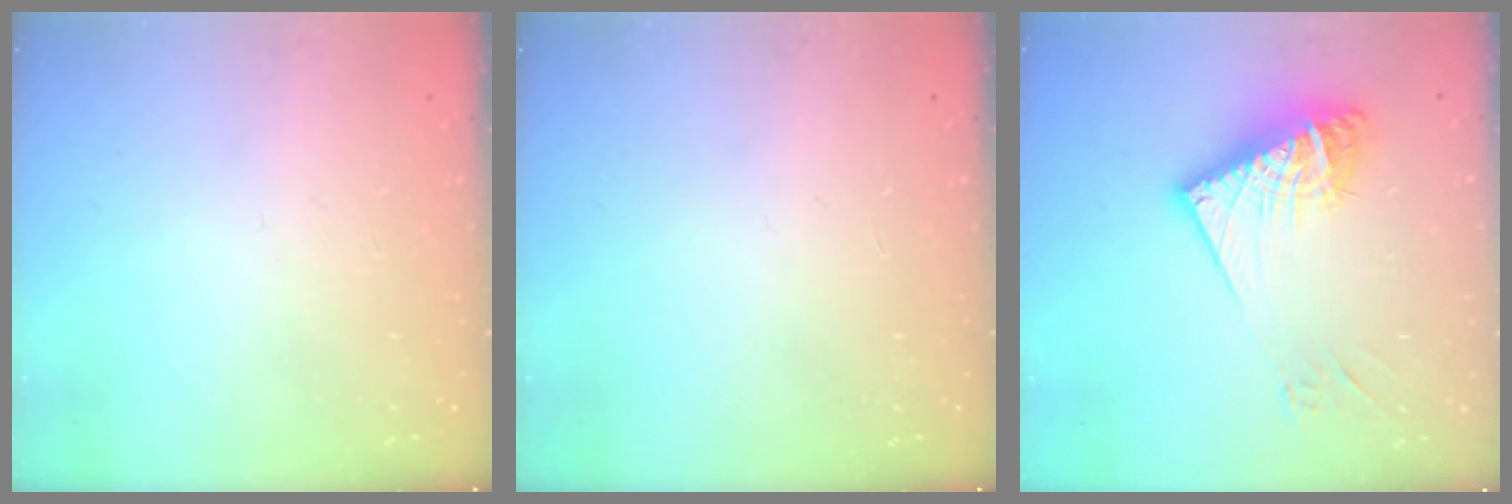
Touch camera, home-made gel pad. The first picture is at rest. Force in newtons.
{"total": 0.0}
{"total": 15.4, "press": 15.3, "slide": 1.8}